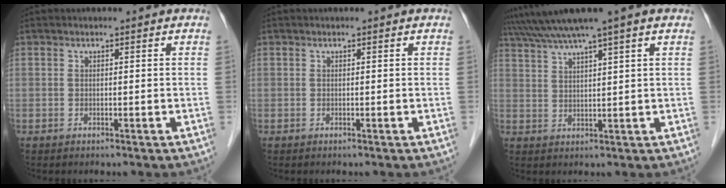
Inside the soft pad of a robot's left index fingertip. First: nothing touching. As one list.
[{"total": 0.0}, {"total": 7.9, "force": [6.1, -1.4, 4.7], "torque": [-0.086, 0.030, 0.102]}]